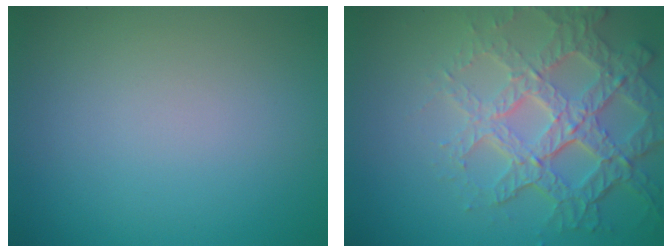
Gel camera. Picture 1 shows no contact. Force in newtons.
{"total": 7.3, "press": 5.2, "slide": 5.2}